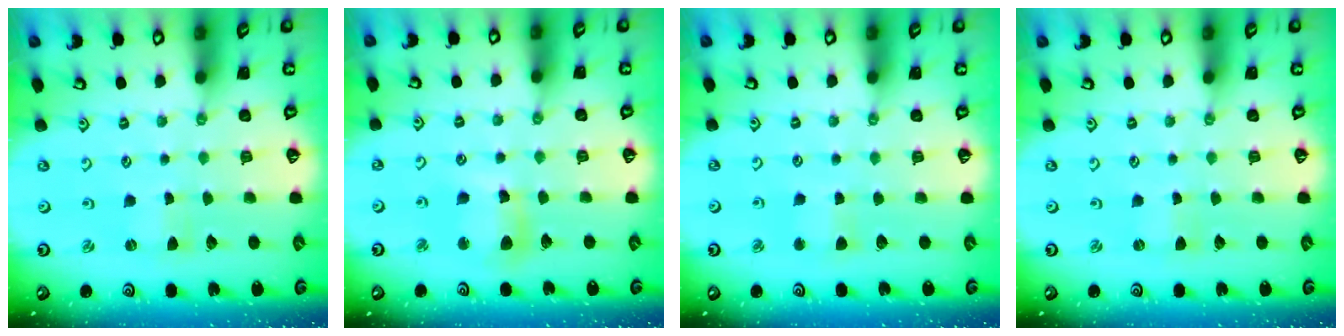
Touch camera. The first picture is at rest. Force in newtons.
{"total": 8.9, "press": 8.9, "slide": 1.1}
{"total": 3.7, "press": 3.7, "slide": 0.4}
{"total": 0.0}